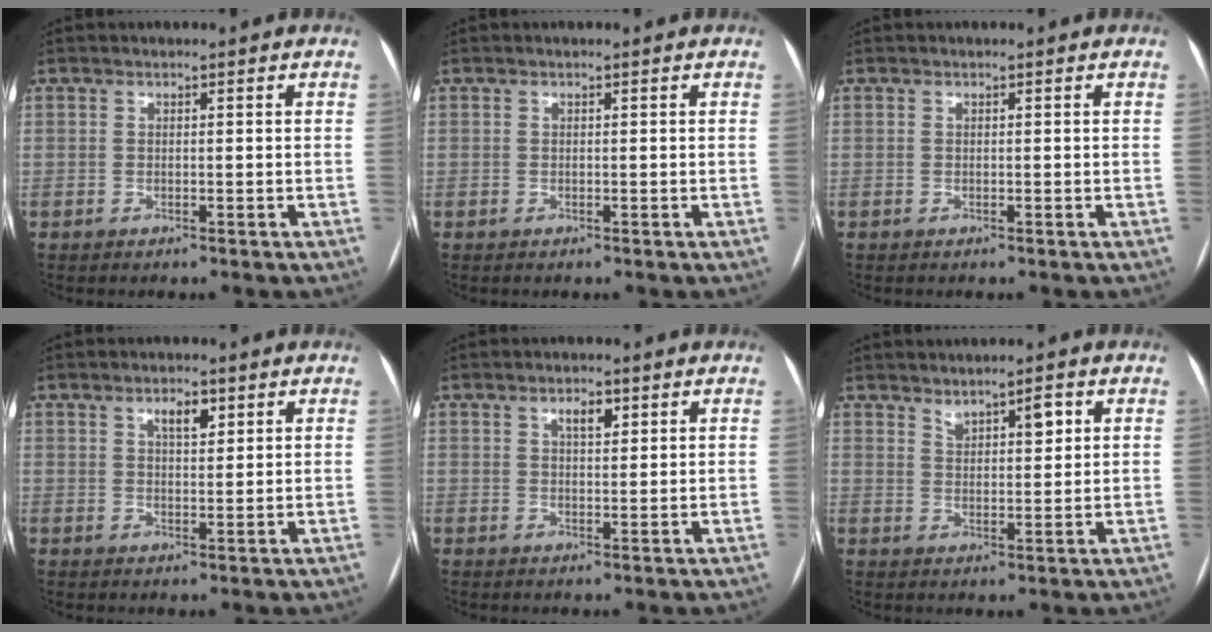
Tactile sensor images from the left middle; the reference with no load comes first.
{"total": 0.0}
{"total": 0.0}
{"total": 3.1, "force": [1.7, 1.2, 2.3], "torque": [-0.039, 0.003, 0.028]}
{"total": 2.6, "force": [1.3, 1.0, 2.0], "torque": [-0.034, 0.004, 0.022]}
{"total": 3.9, "force": [2.4, 1.2, 2.8], "torque": [-0.048, 0.004, 0.041]}